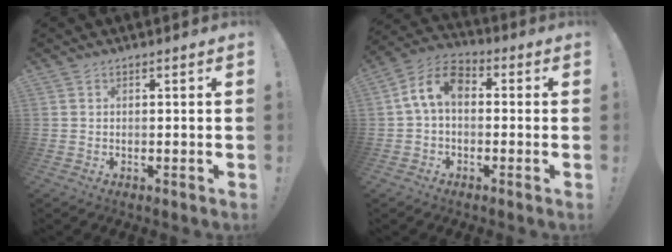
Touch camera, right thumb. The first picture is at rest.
{"total": 9.4, "force": [1.0, 5.9, 7.3], "torque": [-0.137, 0.011, 0.025]}